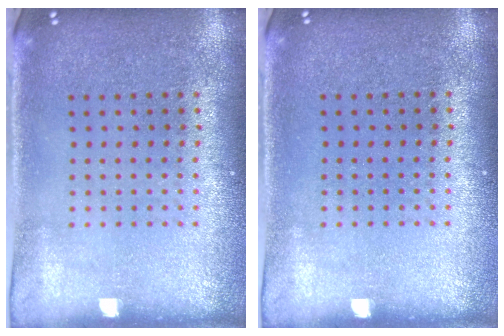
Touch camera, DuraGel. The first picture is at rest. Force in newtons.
{"total": 0.0}